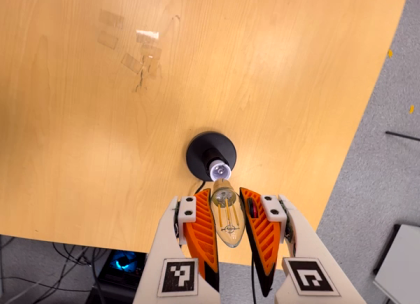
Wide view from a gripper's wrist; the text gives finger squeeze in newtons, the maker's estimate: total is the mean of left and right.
{"total": 20.1, "left": 21.8, "right": 18.4}